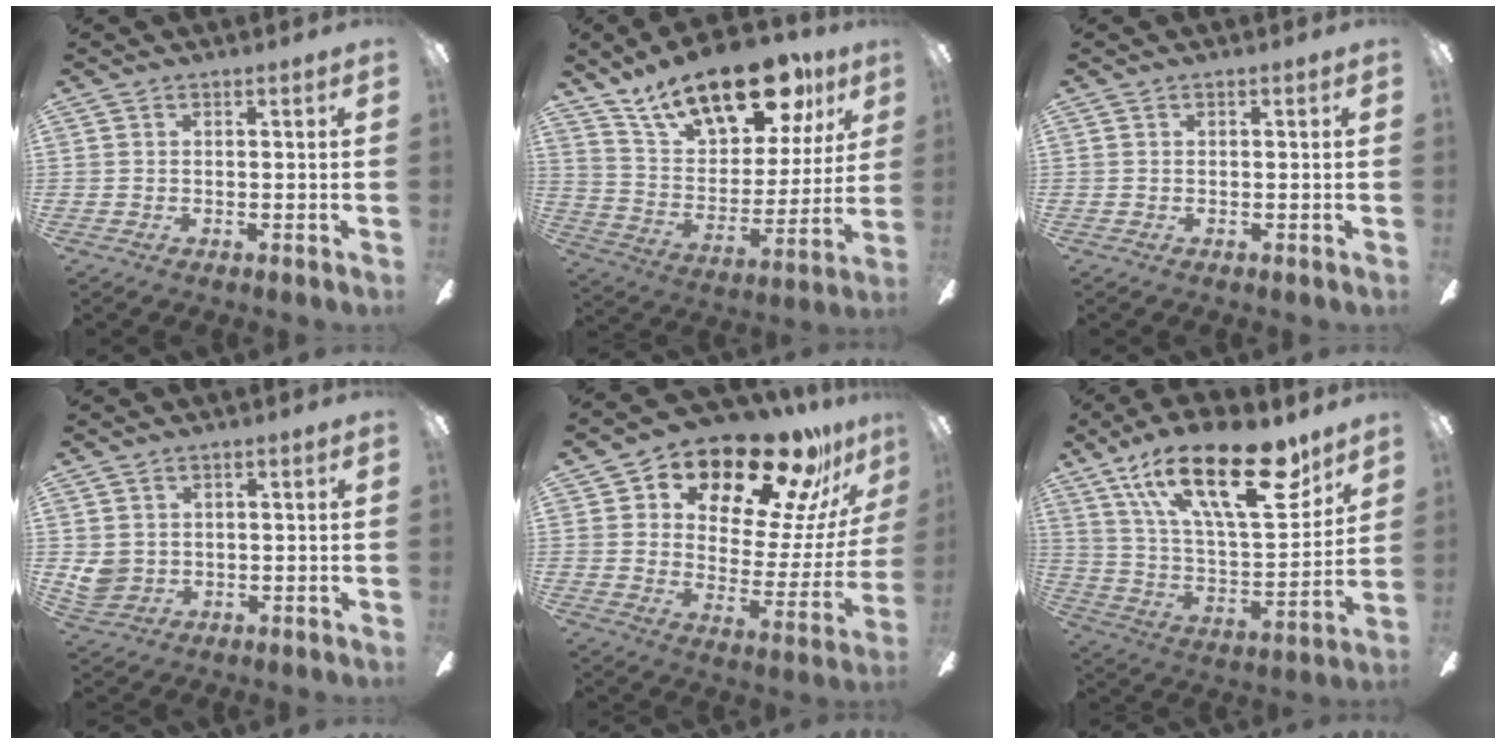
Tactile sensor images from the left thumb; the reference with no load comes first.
{"total": 22.5, "force": [15.3, 9.9, 13.3], "torque": [-0.219, -0.087, 0.265]}
{"total": 0.0}
{"total": 4.2, "force": [1.0, 3.8, 1.5], "torque": [-0.032, 0.002, 0.021]}
{"total": 21.0, "force": [16.3, 8.0, 10.6], "torque": [-0.170, -0.114, 0.272]}
{"total": 27.3, "force": [15.9, 10.6, 19.5], "torque": [-0.328, -0.086, 0.267]}